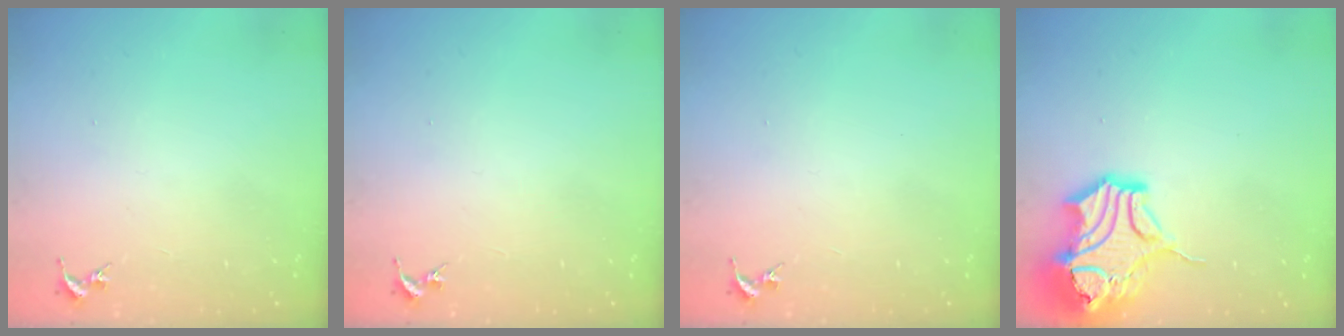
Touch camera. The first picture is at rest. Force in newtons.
{"total": 0.0}
{"total": 0.0}
{"total": 19.8, "press": 19.6, "slide": 2.6}